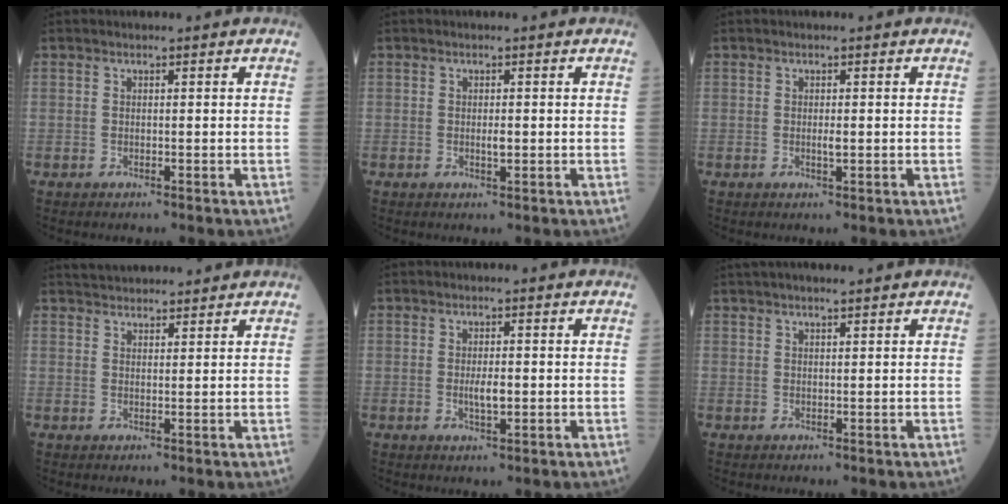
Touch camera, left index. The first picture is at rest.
{"total": 1.1, "force": [0.0, 0.3, 1.0], "torque": [-0.021, -0.003, 0.001]}
{"total": 0.9, "force": [0.0, 0.2, 0.9], "torque": [-0.019, -0.003, 0.001]}
{"total": 6.9, "force": [6.5, 1.2, 1.8], "torque": [-0.027, 0.034, 0.098]}
{"total": 2.4, "force": [-0.2, 0.7, 2.3], "torque": [-0.047, -0.003, -0.001]}
{"total": 4.9, "force": [4.1, 0.2, 2.7], "torque": [-0.038, 0.027, 0.066]}